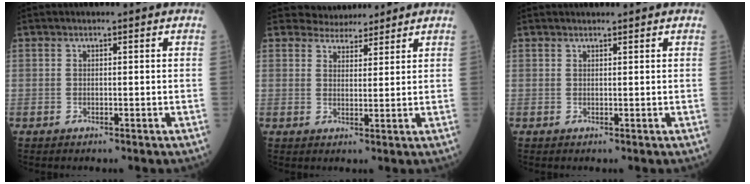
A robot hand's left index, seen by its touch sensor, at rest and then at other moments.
{"total": 4.1, "force": [3.9, 1.2, -0.1], "torque": [0.001, 0.011, 0.062]}
{"total": 1.4, "force": [1.3, 0.1, 0.3], "torque": [-0.003, 0.014, 0.021]}